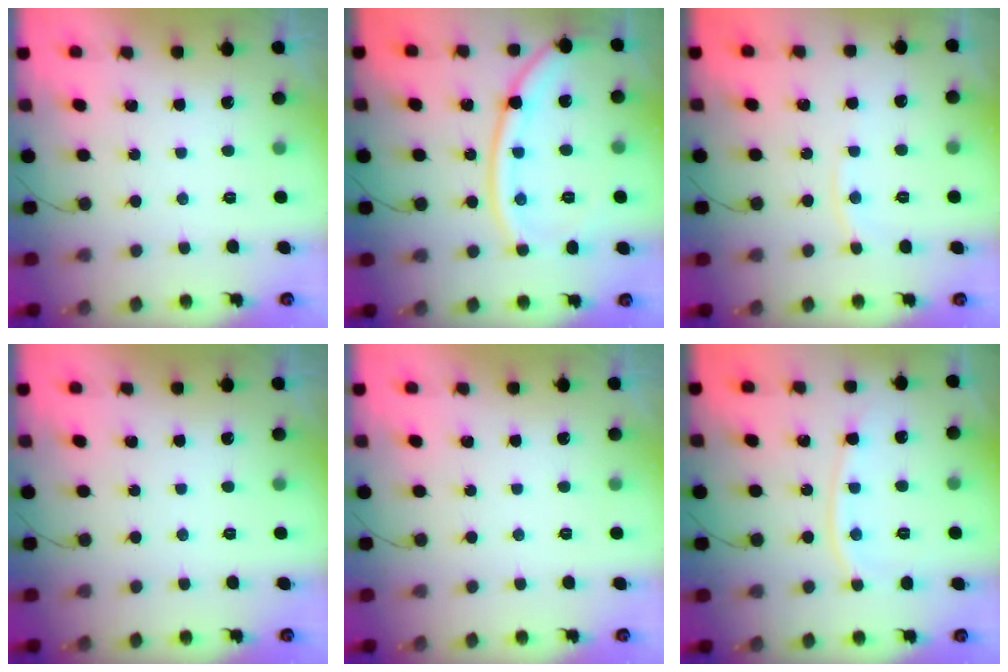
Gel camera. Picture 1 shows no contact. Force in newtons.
{"total": 15.2, "press": 15.1, "slide": 1.4}
{"total": 4.6, "press": 4.6, "slide": 0.2}
{"total": 0.0}
{"total": 0.0}
{"total": 8.9, "press": 8.9, "slide": 1.0}